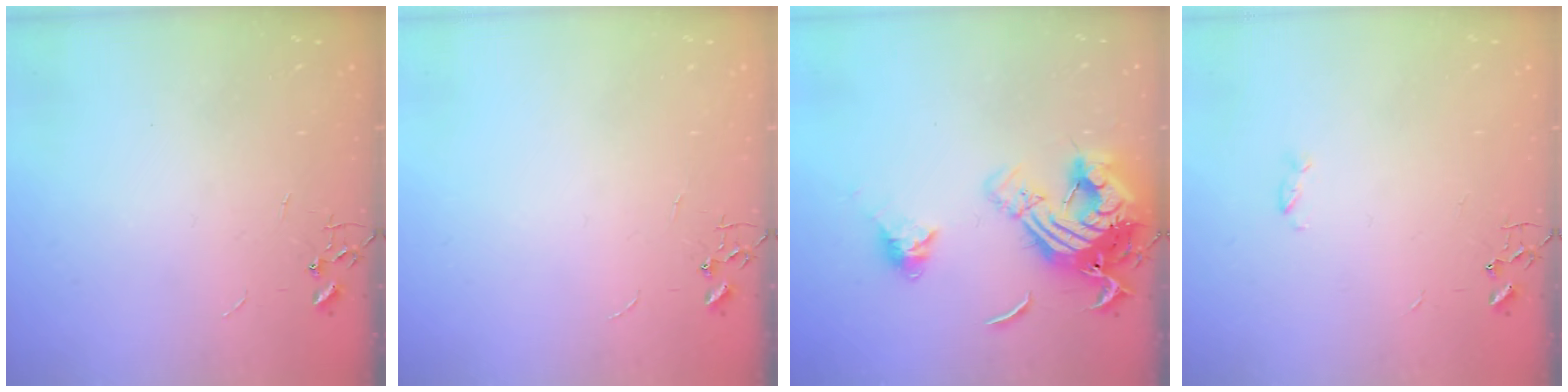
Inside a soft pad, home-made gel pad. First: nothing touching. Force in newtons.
{"total": 0.0}
{"total": 19.6, "press": 19.5, "slide": 2.1}
{"total": 2.3, "press": 2.2, "slide": 0.4}